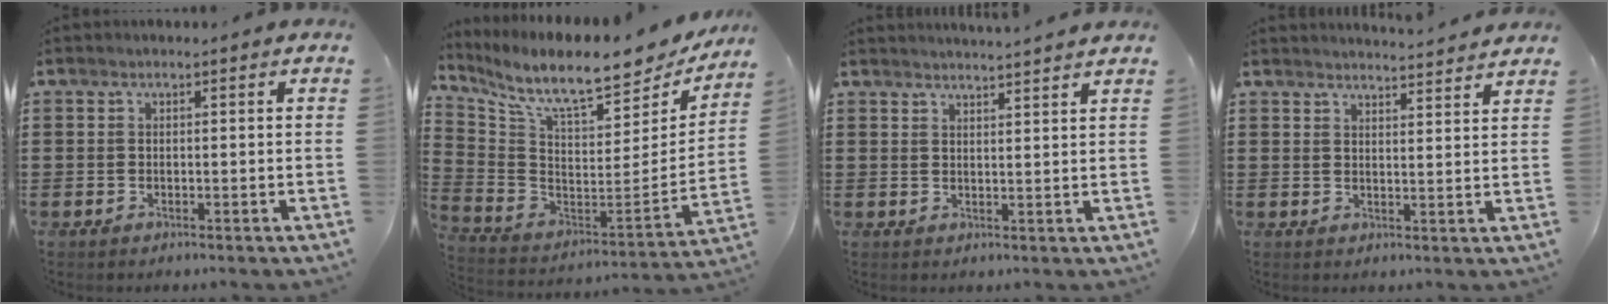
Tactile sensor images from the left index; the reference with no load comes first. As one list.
[{"total": 10.5, "force": [8.7, 1.6, 5.6], "torque": [-0.139, -0.073, 0.147]}, {"total": 2.5, "force": [2.4, -0.6, 0.0], "torque": [-0.006, -0.010, 0.045]}, {"total": 3.0, "force": [3.0, -0.5, 0.1], "torque": [-0.010, -0.017, 0.055]}]